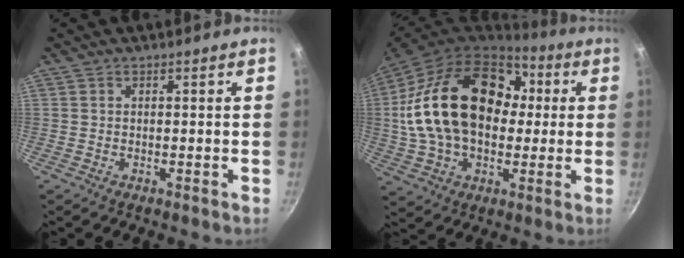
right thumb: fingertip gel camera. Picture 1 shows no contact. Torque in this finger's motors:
{"motor_torque": [-0.83, 2.51, 2.37, -0.40, 0.69]}